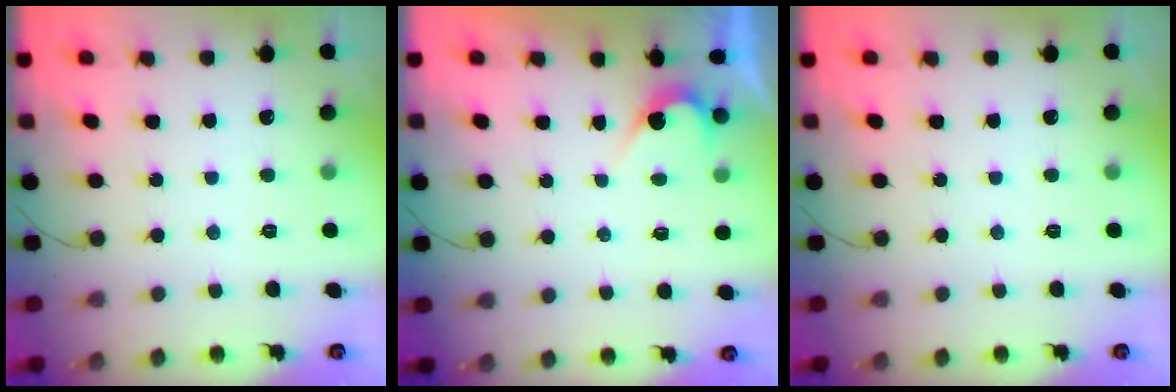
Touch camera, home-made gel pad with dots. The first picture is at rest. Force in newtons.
{"total": 3.1, "press": 3.1, "slide": 0.2}
{"total": 0.0}